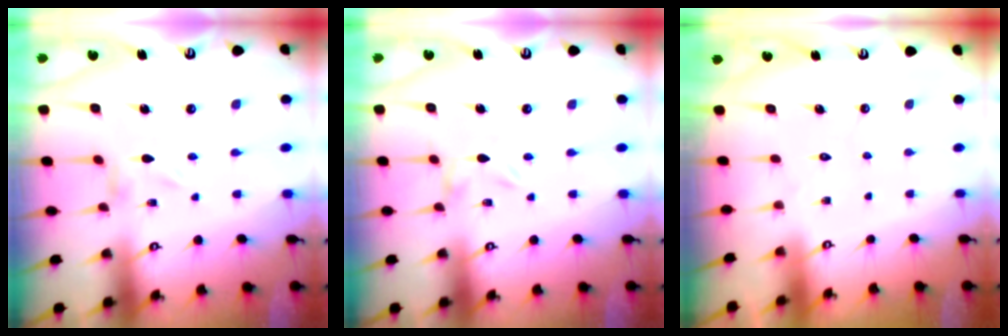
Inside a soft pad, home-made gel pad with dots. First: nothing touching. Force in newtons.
{"total": 0.0}
{"total": 1.7, "press": 1.7, "slide": 0.1}